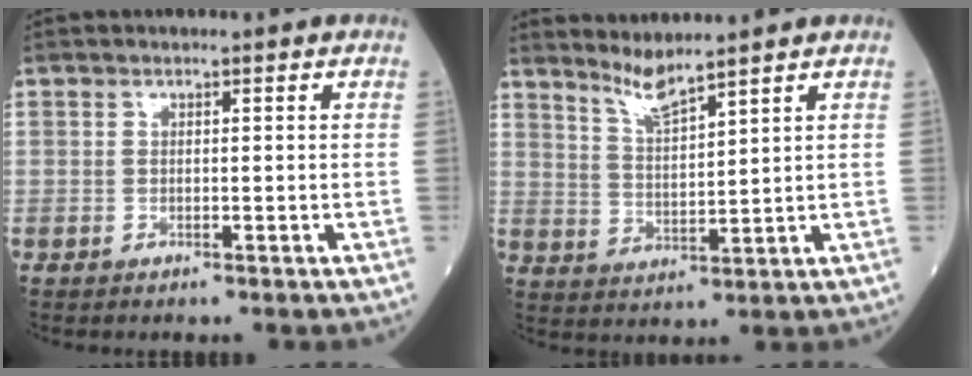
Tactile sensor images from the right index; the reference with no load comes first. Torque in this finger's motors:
{"motor_torque": [-0.16, 0.26, 0.00, 0.01]}